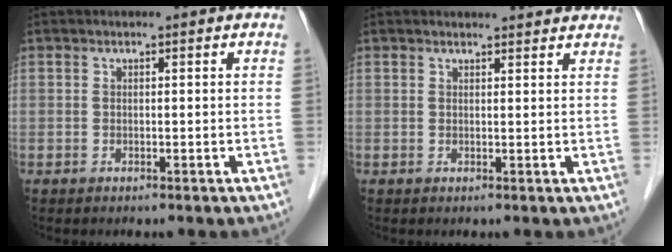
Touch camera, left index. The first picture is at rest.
{"total": 4.9, "force": [4.7, 0.8, 0.9], "torque": [-0.011, 0.008, 0.046]}